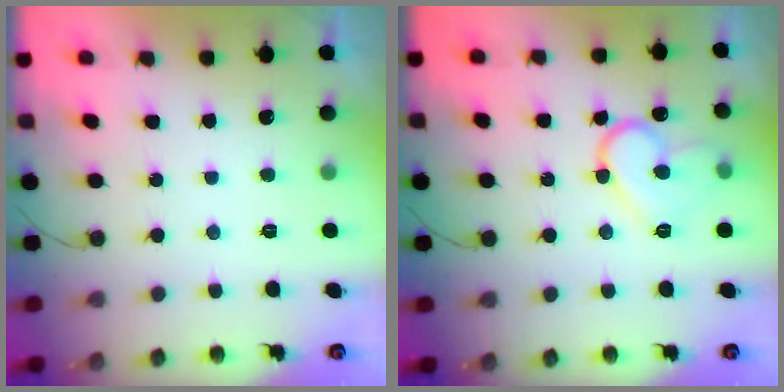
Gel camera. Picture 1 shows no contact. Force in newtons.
{"total": 11.5, "press": 11.5, "slide": 0.9}